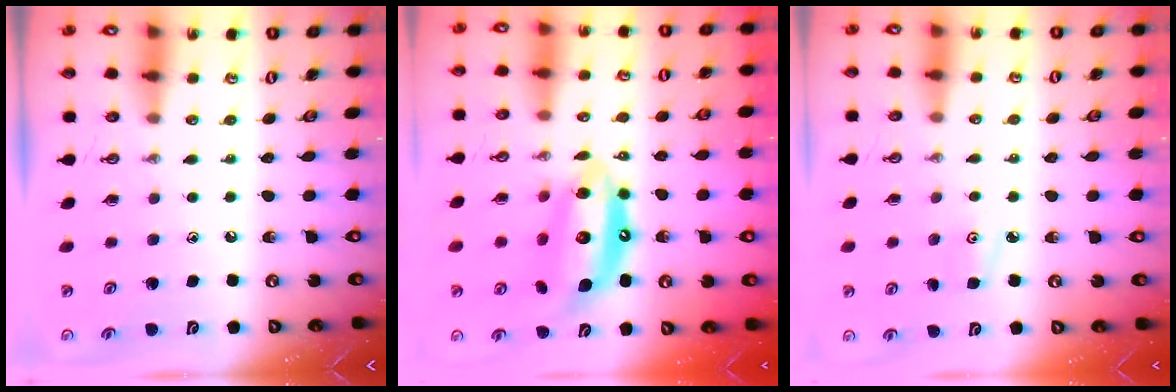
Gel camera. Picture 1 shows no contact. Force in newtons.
{"total": 14.5, "press": 14.4, "slide": 1.4}
{"total": 3.0, "press": 3.0, "slide": 0.4}